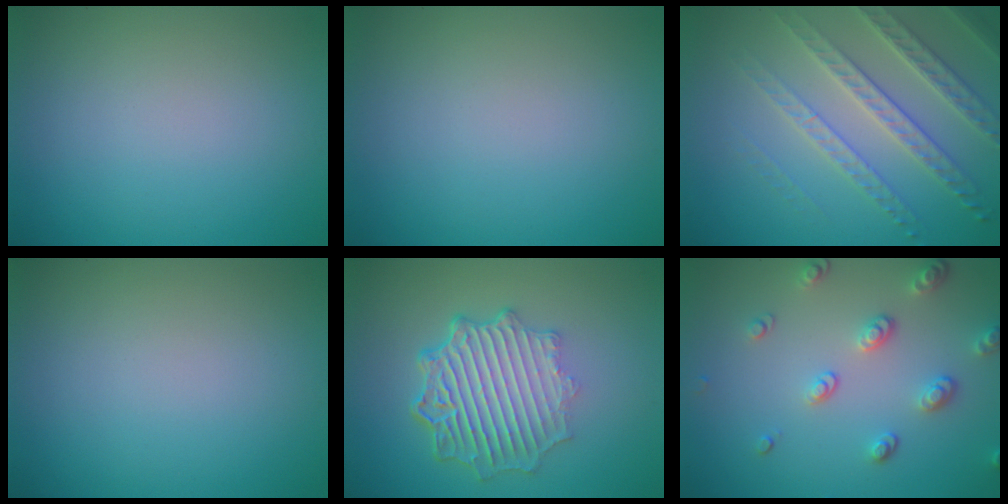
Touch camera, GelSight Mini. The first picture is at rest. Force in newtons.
{"total": 0.0}
{"total": 5.0, "press": 4.2, "slide": 2.8}
{"total": 0.0}
{"total": 7.3, "press": 5.2, "slide": 5.1}
{"total": 2.9, "press": 2.6, "slide": 1.3}